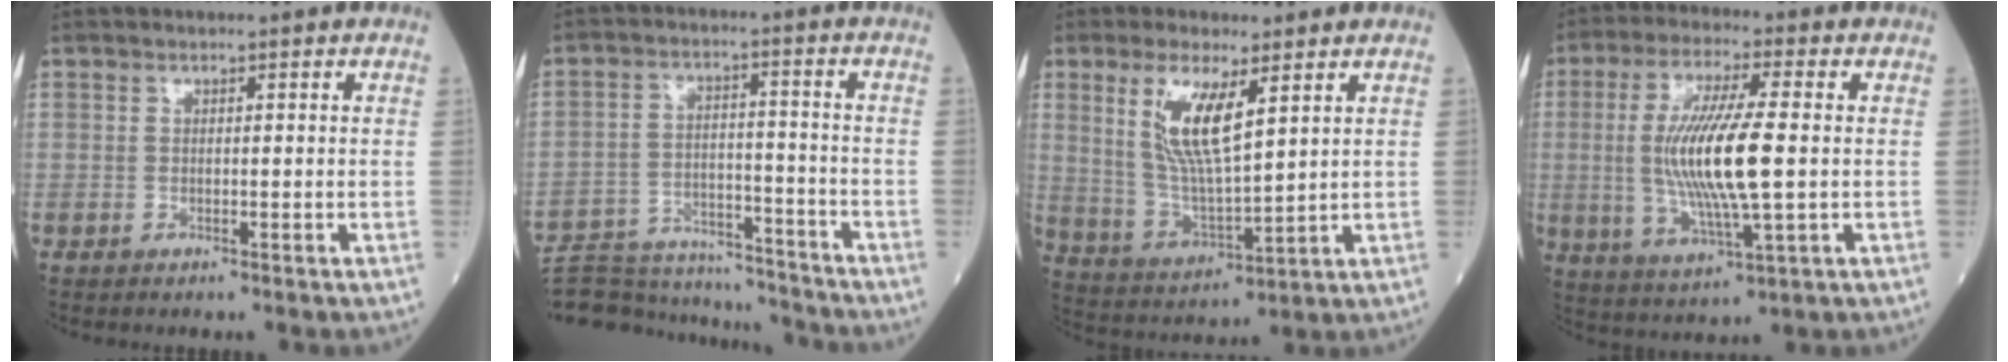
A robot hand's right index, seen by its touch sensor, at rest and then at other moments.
{"total": 17.8, "force": [-17.0, 3.9, 3.2], "torque": [-0.077, 0.018, -0.252]}
{"total": 10.2, "force": [4.1, 2.1, 9.1], "torque": [-0.190, -0.009, 0.087]}
{"total": 13.5, "force": [0.0, 1.8, 13.4], "torque": [-0.270, -0.009, 0.000]}